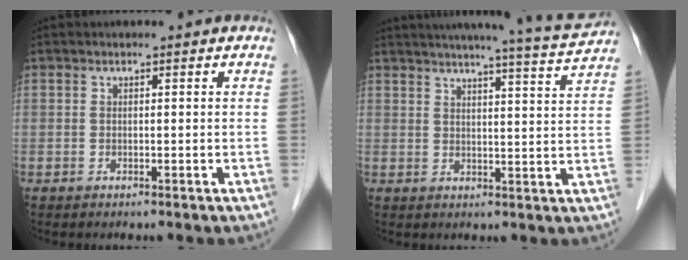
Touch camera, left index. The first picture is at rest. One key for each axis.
{"total": 13.6, "fx": 12.5, "fy": -1.2, "fz": 5.0, "tx": -0.081, "ty": -0.030, "tz": 0.154}